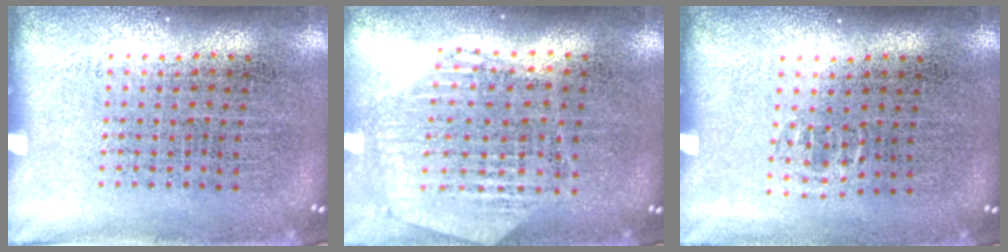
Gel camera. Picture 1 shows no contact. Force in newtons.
{"total": 1.1, "press": 1.1, "slide": 0.3}
{"total": 0.6, "press": 0.4, "slide": 0.4}